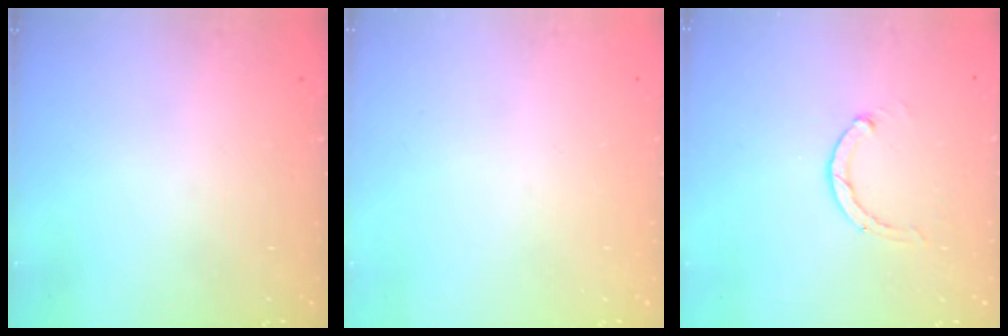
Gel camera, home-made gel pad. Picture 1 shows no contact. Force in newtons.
{"total": 0.0}
{"total": 2.8, "press": 2.8, "slide": 0.5}